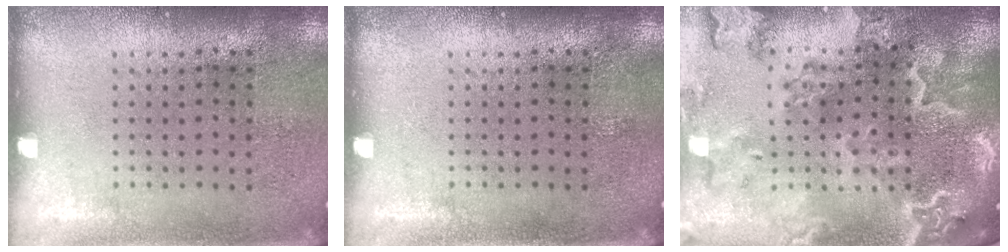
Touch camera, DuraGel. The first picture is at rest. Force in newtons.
{"total": 0.0}
{"total": 4.0, "press": 3.4, "slide": 2.1}